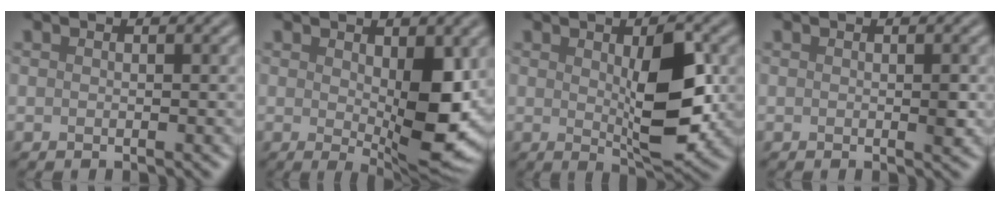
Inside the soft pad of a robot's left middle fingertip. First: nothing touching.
{"total": 7.2, "force": [0.3, 2.6, 6.7], "torque": [-0.110, -0.013, 0.016]}
{"total": 6.1, "force": [0.4, 2.0, 5.8], "torque": [-0.093, -0.007, 0.011]}
{"total": 0.7, "force": [-0.1, 0.0, 0.7], "torque": [-0.013, -0.004, -0.001]}